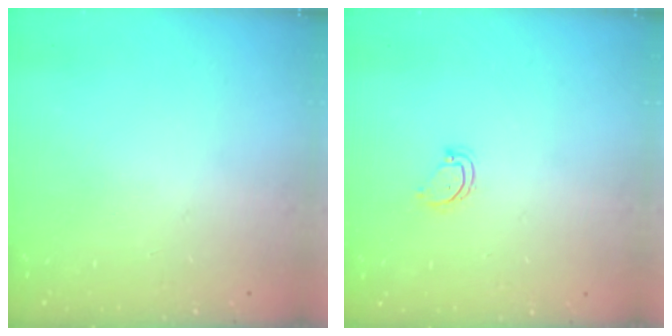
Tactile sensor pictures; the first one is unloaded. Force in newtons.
{"total": 3.9, "press": 3.9, "slide": 0.2}